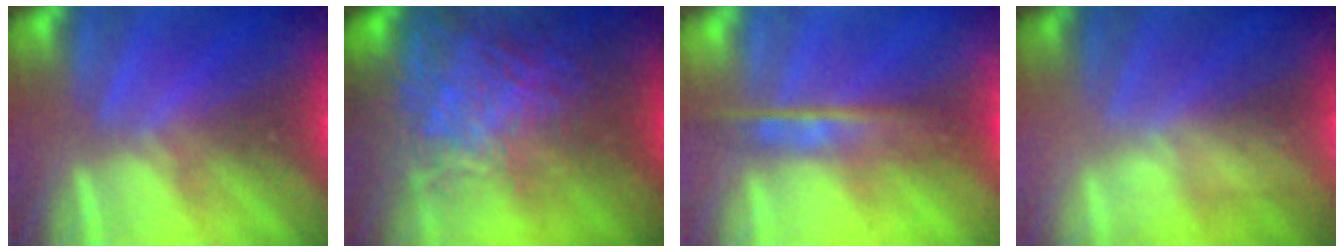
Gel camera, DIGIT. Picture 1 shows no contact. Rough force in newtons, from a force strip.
{"total": 7.2}
{"total": 7.4}
{"total": 2.4}